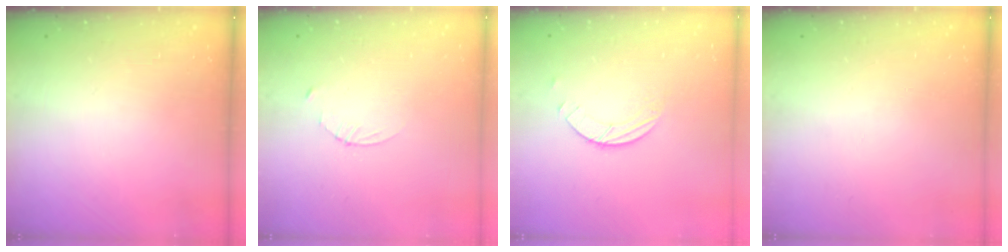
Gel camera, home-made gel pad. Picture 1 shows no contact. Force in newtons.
{"total": 2.3, "press": 2.3, "slide": 0.3}
{"total": 1.5, "press": 1.5, "slide": 0.1}
{"total": 0.0}